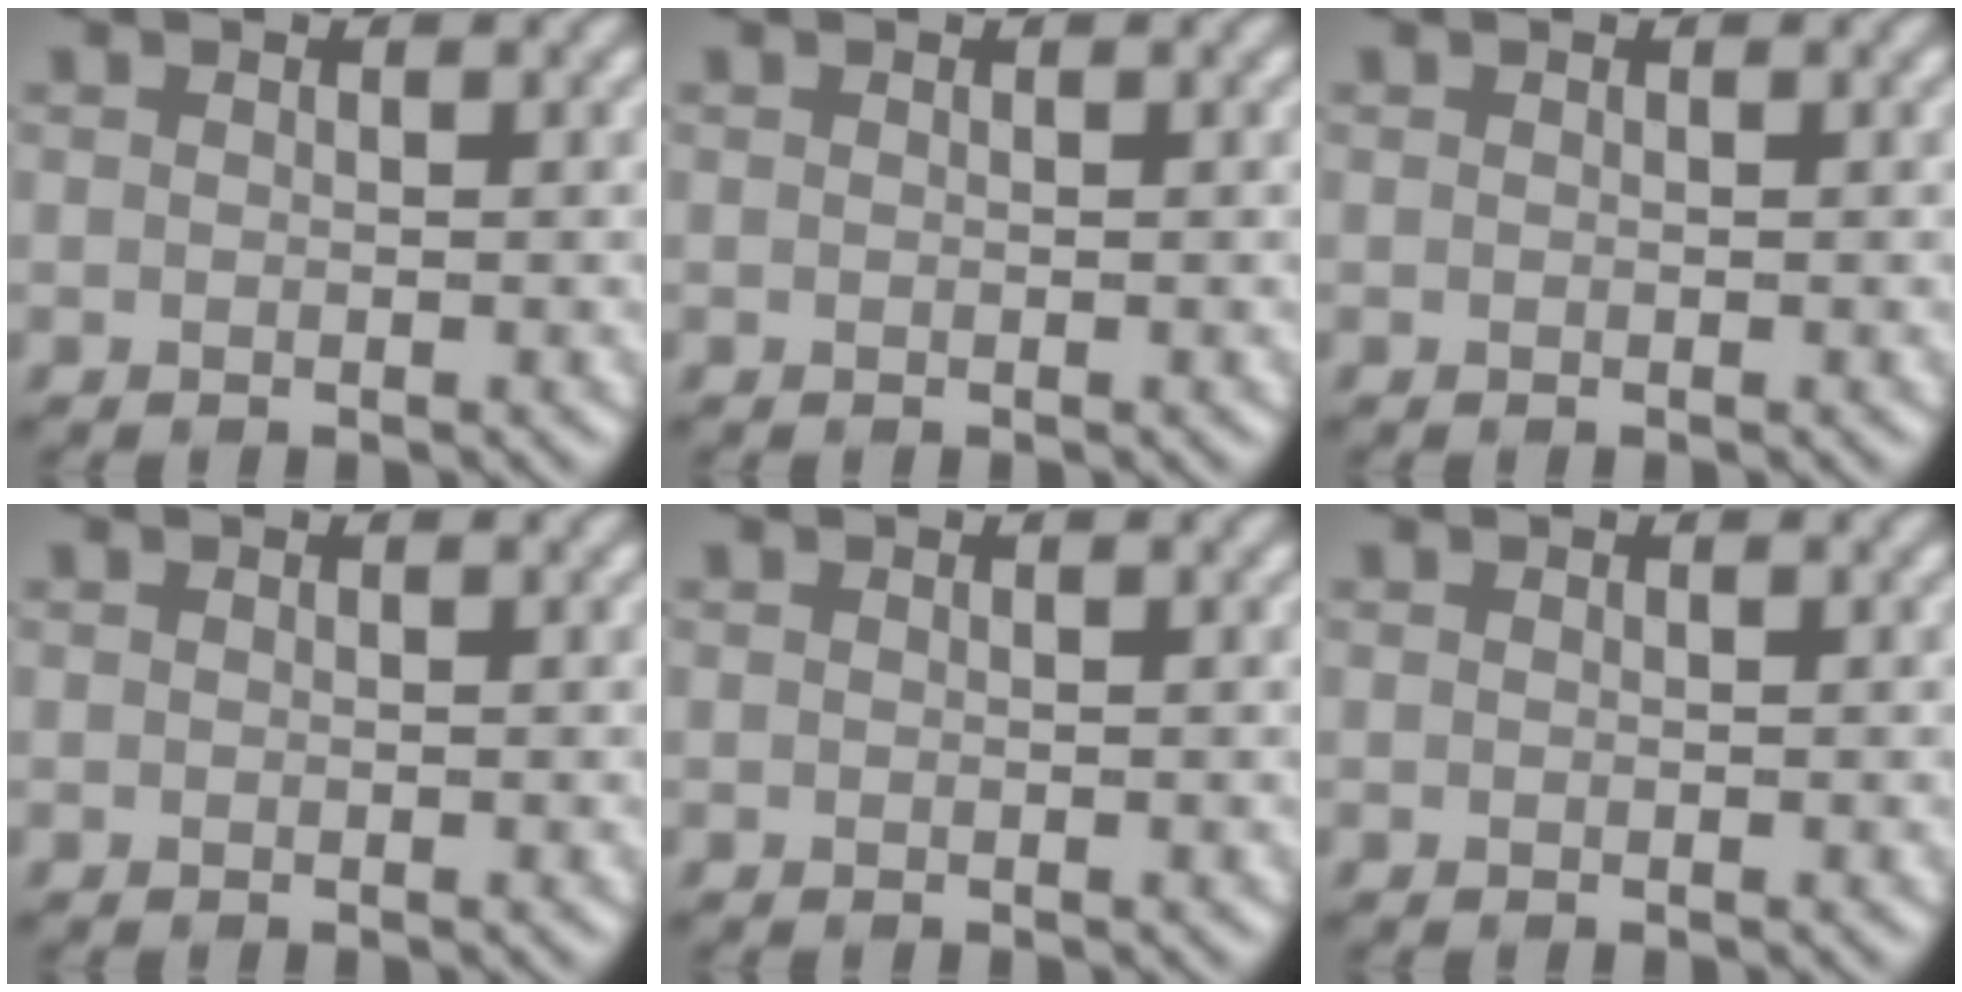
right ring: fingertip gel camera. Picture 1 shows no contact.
{"total": 0.0}
{"total": 0.0}
{"total": 0.0}
{"total": 0.0}
{"total": 0.0}